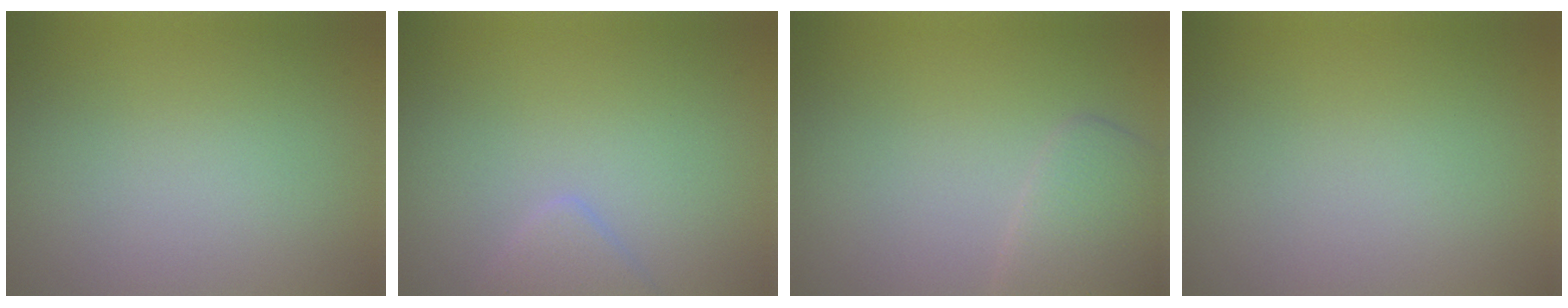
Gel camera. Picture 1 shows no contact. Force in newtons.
{"total": 1.6, "press": 1.6, "slide": 0.1}
{"total": 2.9, "press": 2.9, "slide": 0.2}
{"total": 0.0}